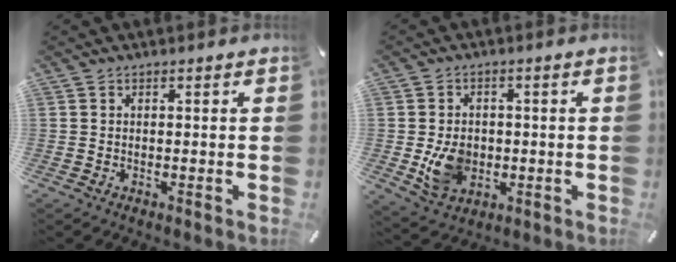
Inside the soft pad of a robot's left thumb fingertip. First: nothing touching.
{"total": 8.3, "force": [-1.1, 6.8, 4.6], "torque": [-0.083, 0.002, -0.018]}